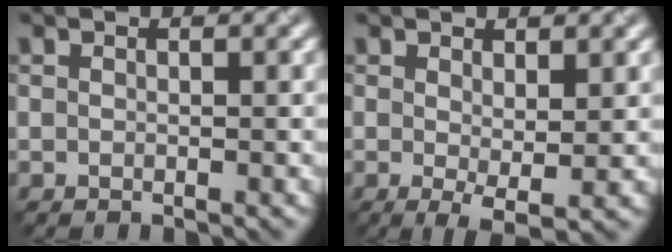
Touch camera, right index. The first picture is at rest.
{"total": 2.5, "force": [0.3, 0.7, 2.4], "torque": [-0.041, -0.011, 0.010]}